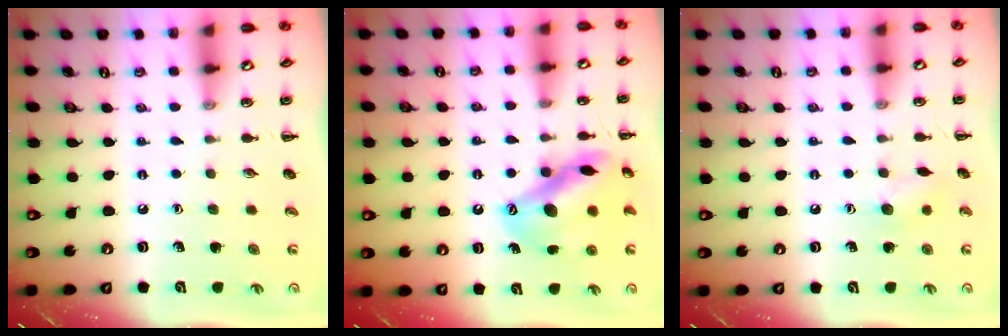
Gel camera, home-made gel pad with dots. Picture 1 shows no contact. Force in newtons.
{"total": 15.8, "press": 15.5, "slide": 2.9}
{"total": 6.2, "press": 6.1, "slide": 0.9}